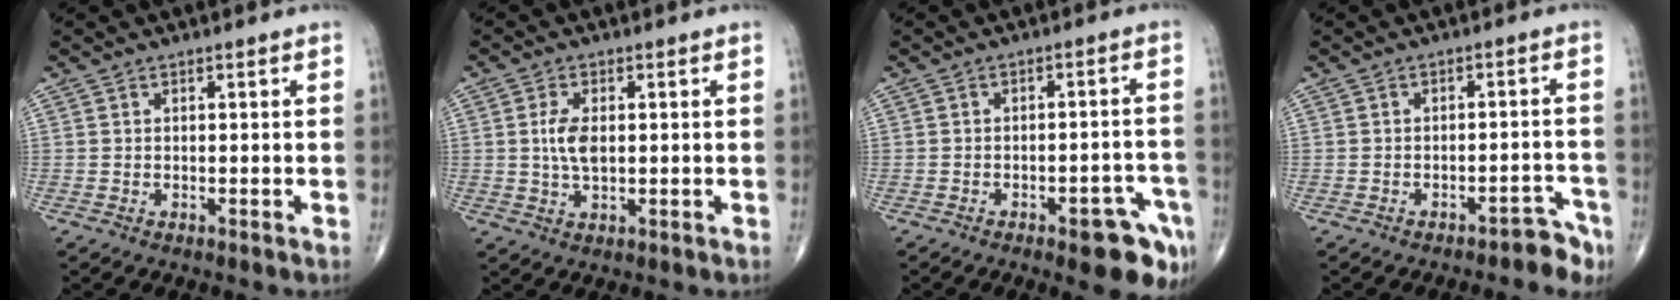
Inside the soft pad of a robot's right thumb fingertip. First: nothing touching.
{"total": 5.0, "force": [0.5, 2.5, 4.3], "torque": [-0.084, -0.002, 0.009]}
{"total": 9.9, "force": [-5.3, 3.5, 7.6], "torque": [-0.069, 0.032, -0.060]}
{"total": 3.2, "force": [-2.3, 1.6, 1.7], "torque": [-0.012, 0.023, -0.027]}